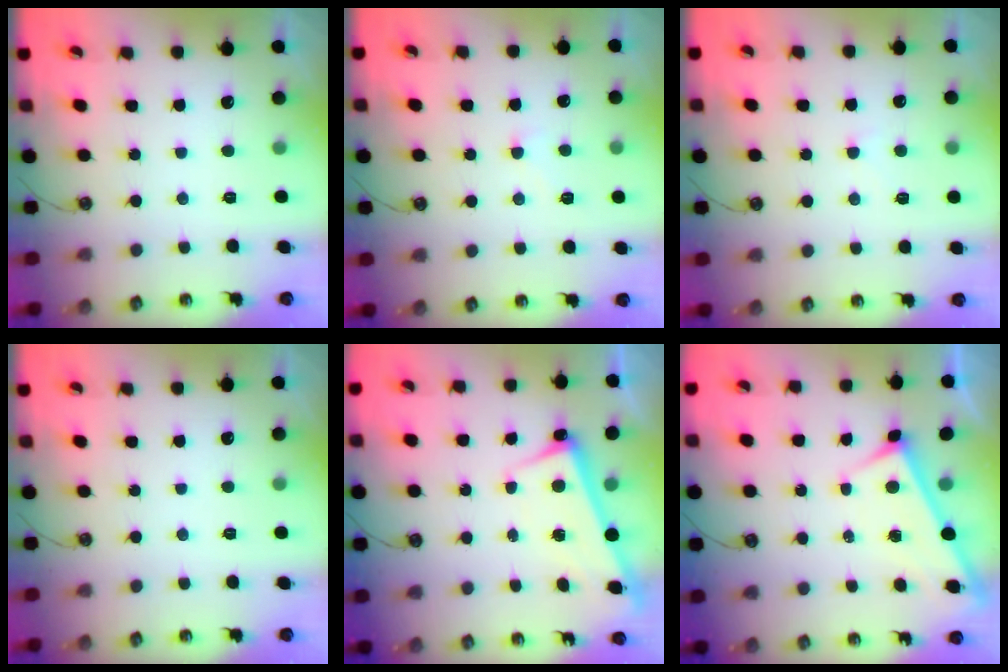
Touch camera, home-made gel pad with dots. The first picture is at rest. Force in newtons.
{"total": 3.1, "press": 3.1, "slide": 0.3}
{"total": 0.7, "press": 0.2, "slide": 0.7}
{"total": 0.0}
{"total": 2.8, "press": 2.8, "slide": 0.4}
{"total": 3.0, "press": 3.0, "slide": 0.1}